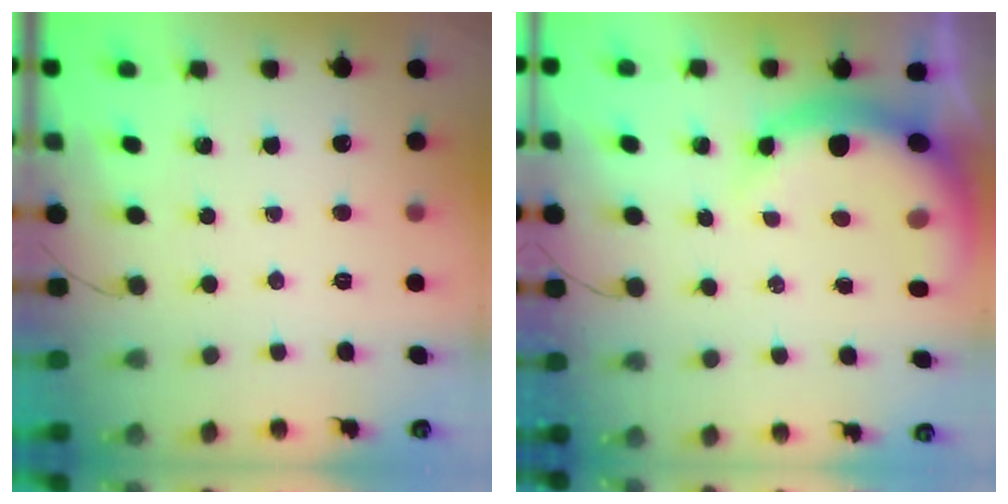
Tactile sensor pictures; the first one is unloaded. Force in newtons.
{"total": 7.7, "press": 7.4, "slide": 1.9}